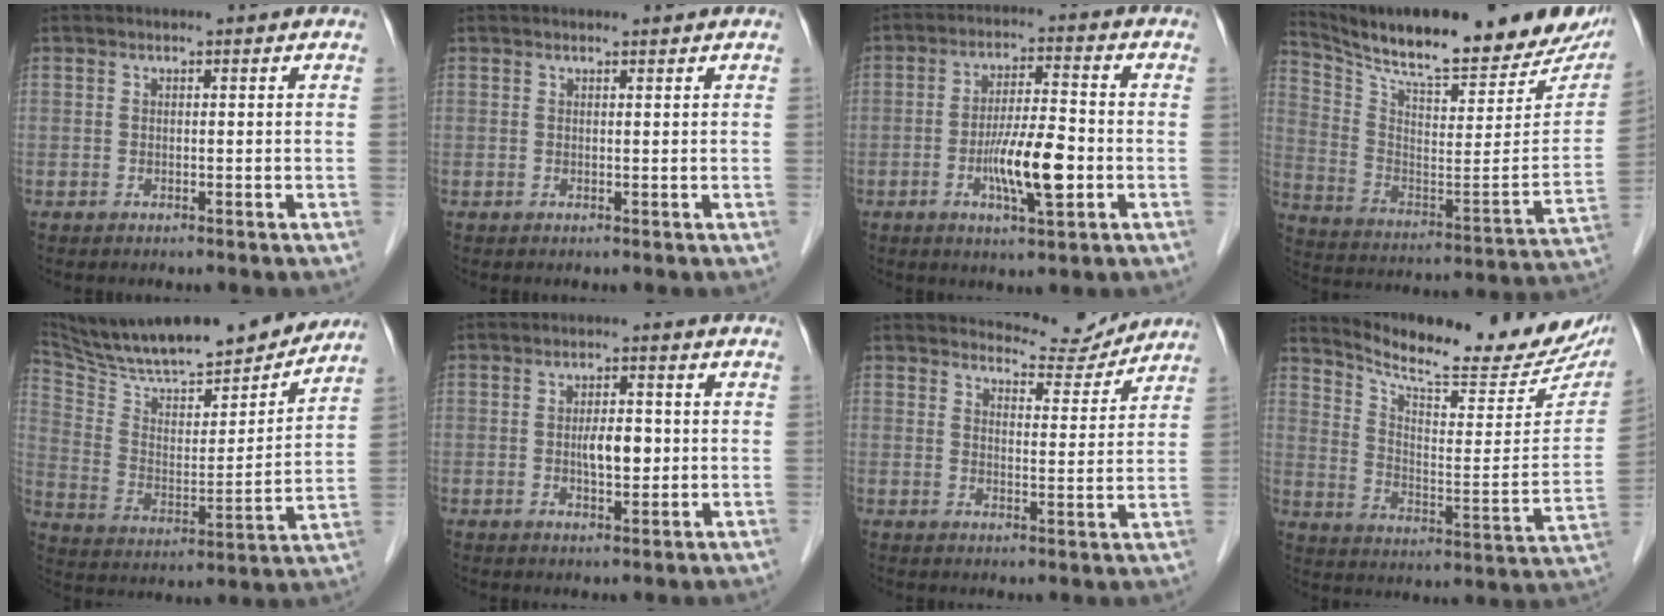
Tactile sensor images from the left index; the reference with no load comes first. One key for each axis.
{"total": 0.6, "fx": 0.6, "fy": 0.0, "fz": 0.1, "tx": -0.008, "ty": 0.001, "tz": 0.010}
{"total": 8.8, "fx": -2.5, "fy": 1.4, "fz": 8.3, "tx": -0.156, "ty": -0.004, "tz": -0.044}
{"total": 28.5, "fx": 24.4, "fy": 4.1, "fz": 14.1, "tx": -0.240, "ty": -0.062, "tz": 0.343}
{"total": 24.6, "fx": 21.9, "fy": 3.8, "fz": 10.5, "tx": -0.185, "ty": -0.012, "tz": 0.332}
{"total": 4.4, "fx": -0.2, "fy": 1.7, "fz": 4.1, "tx": -0.070, "ty": -0.001, "tz": -0.001}
{"total": 7.0, "fx": 7.0, "fy": 1.1, "fz": -0.3, "tx": 0.001, "ty": -0.012, "tz": 0.093}
{"total": 21.1, "fx": 19.6, "fy": 2.7, "fz": 7.4, "tx": -0.121, "ty": -0.069, "tz": 0.262}